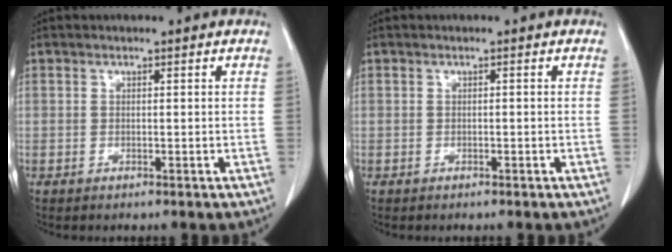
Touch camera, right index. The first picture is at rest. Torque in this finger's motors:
{"motor_torque": [-0.11, 0.13, -0.03, 0.00]}